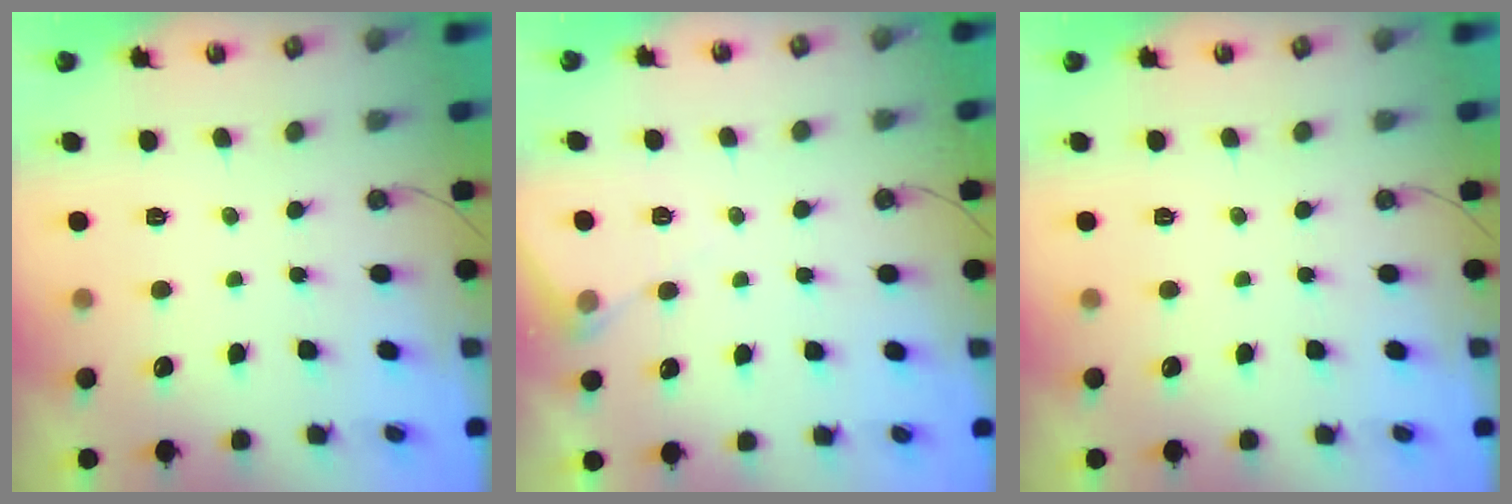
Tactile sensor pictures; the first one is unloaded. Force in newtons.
{"total": 6.4, "press": 6.4, "slide": 0.5}
{"total": 0.0}